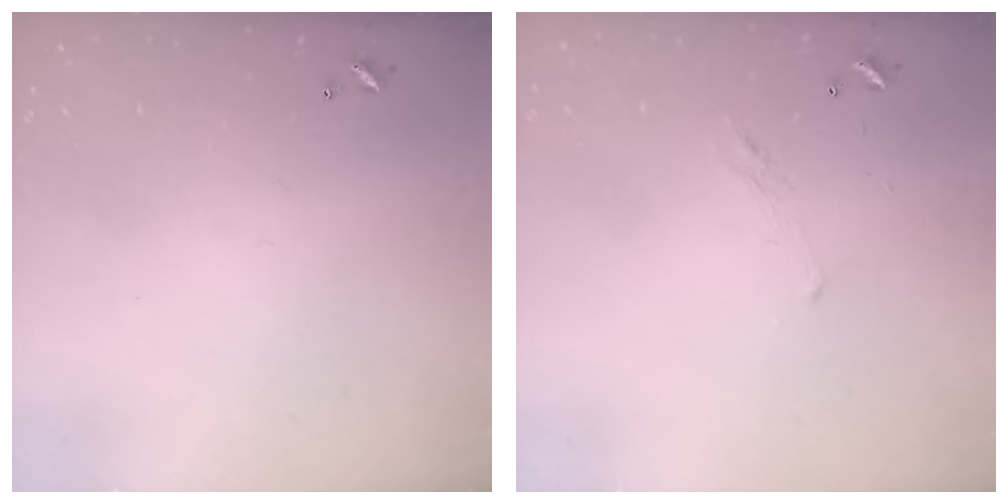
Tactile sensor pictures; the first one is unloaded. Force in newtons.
{"total": 0.8, "press": 0.1, "slide": 0.8}